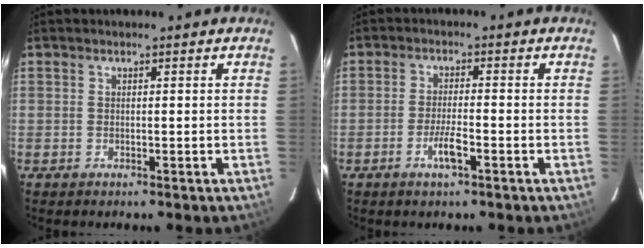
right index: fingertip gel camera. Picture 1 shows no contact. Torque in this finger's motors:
{"motor_torque": [0.93, -0.29, 0.40, 0.11]}